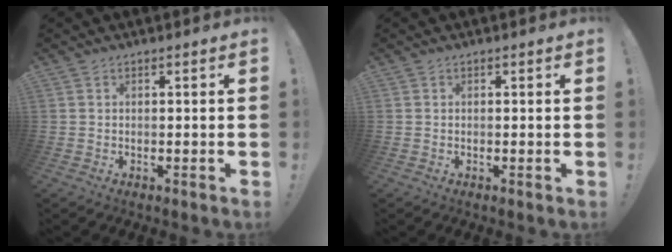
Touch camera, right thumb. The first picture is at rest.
{"total": 0.0}